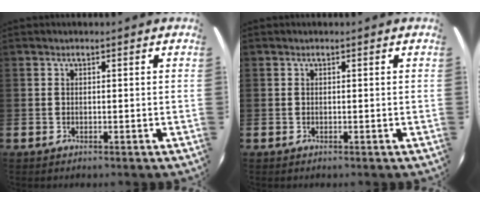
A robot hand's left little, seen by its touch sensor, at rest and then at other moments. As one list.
[{"total": 0.0}]